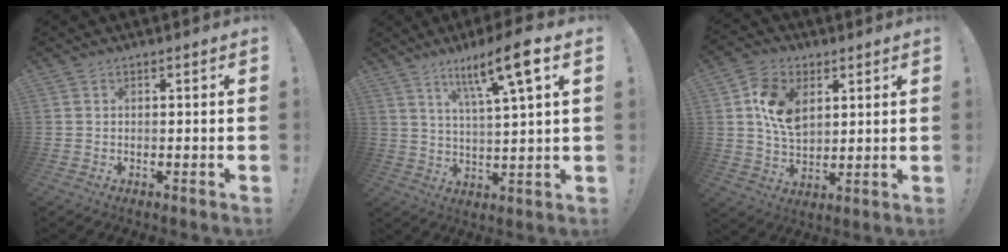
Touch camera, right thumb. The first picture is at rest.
{"total": 12.4, "force": [6.7, 1.3, 10.4], "torque": [-0.172, -0.034, 0.099]}
{"total": 12.6, "force": [4.4, 8.9, 7.8], "torque": [-0.140, -0.003, 0.084]}